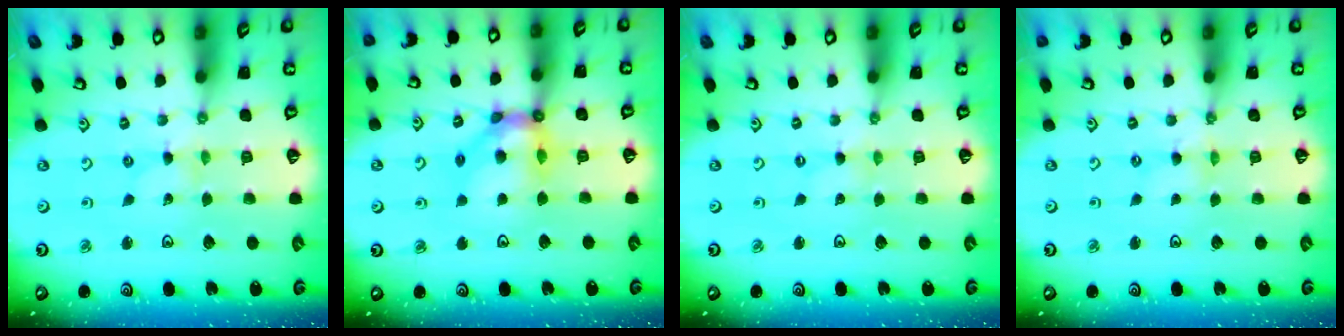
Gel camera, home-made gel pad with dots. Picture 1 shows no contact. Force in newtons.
{"total": 12.0, "press": 11.9, "slide": 1.6}
{"total": 0.0}
{"total": 0.0}